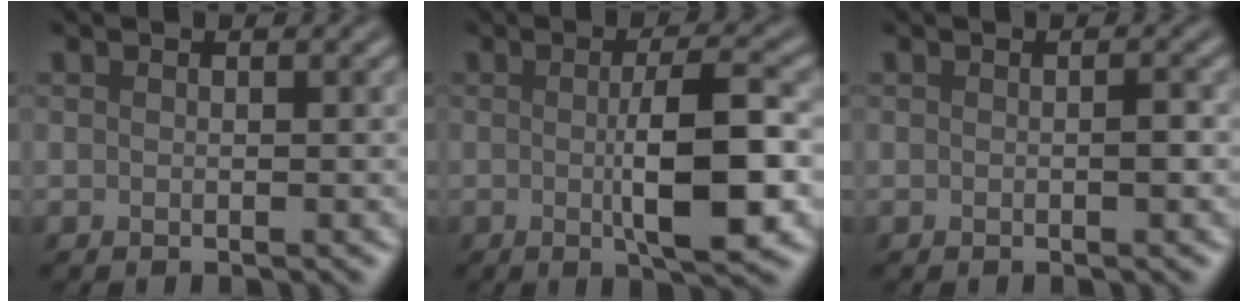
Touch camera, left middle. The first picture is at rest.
{"total": 6.8, "force": [-0.4, 1.4, 6.6], "torque": [-0.101, 0.000, -0.006]}
{"total": 0.7, "force": [-0.1, 0.1, 0.7], "torque": [-0.011, 0.001, -0.002]}